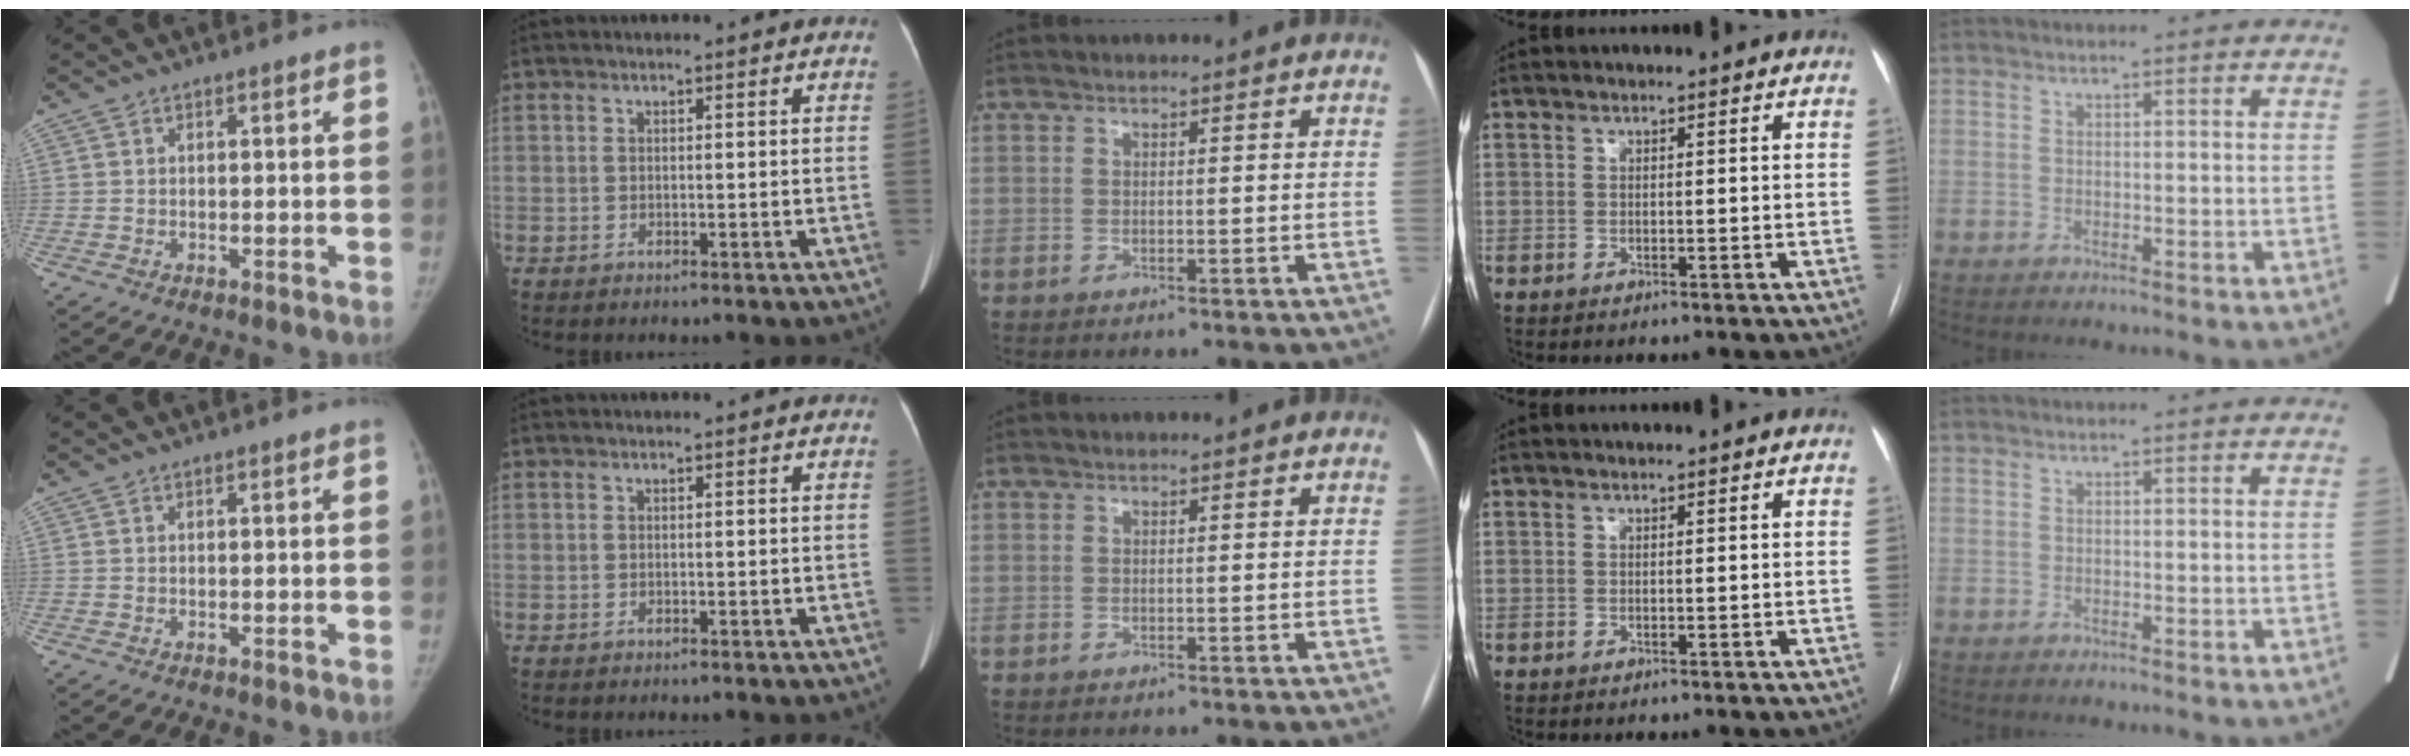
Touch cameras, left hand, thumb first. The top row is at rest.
{}